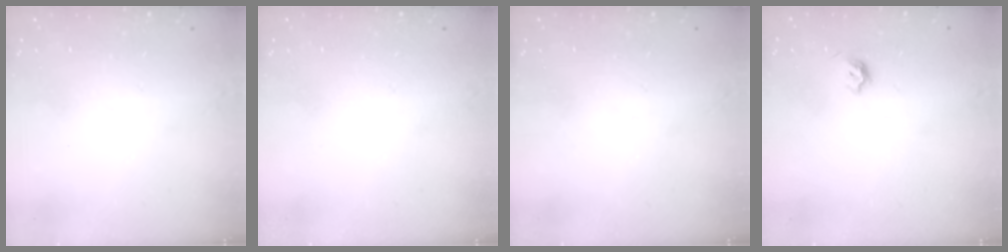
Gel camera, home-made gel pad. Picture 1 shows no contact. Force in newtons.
{"total": 0.0}
{"total": 0.0}
{"total": 4.0, "press": 3.9, "slide": 0.7}